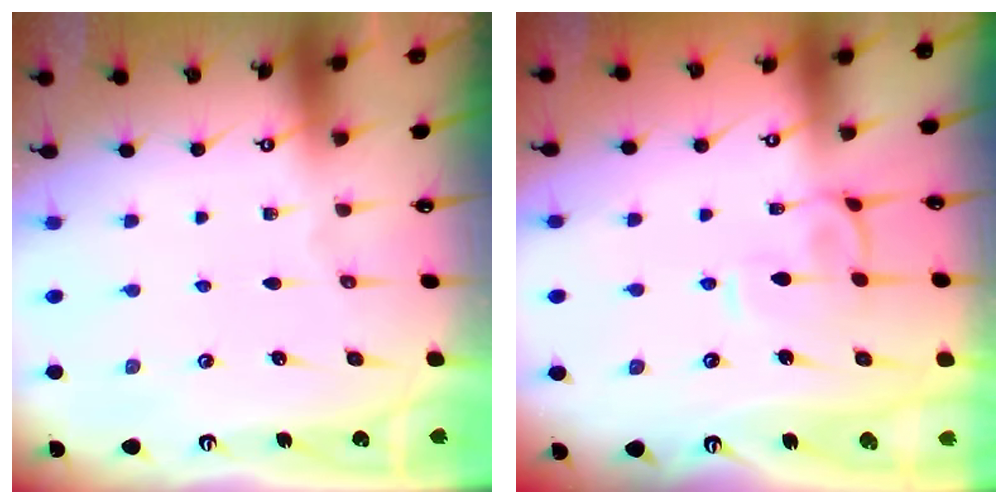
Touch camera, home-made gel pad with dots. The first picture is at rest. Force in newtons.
{"total": 0.7, "press": 0.2, "slide": 0.7}